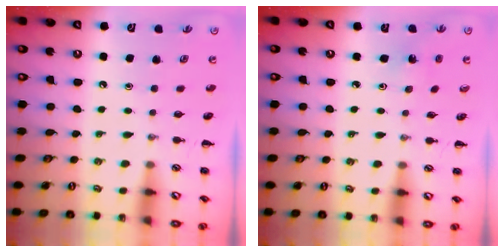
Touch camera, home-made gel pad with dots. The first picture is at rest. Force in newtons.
{"total": 2.1, "press": 2.0, "slide": 0.7}